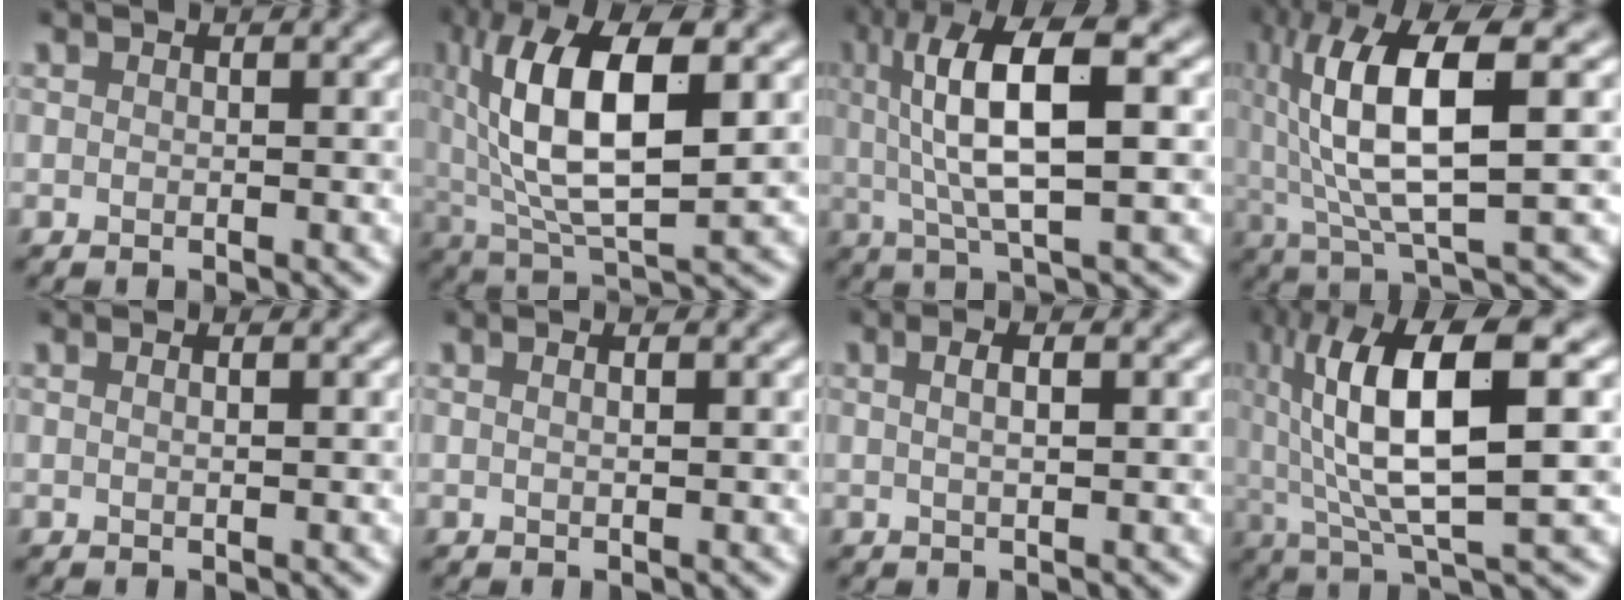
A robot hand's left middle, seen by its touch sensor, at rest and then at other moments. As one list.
[{"total": 10.9, "force": [2.5, 3.8, 9.9], "torque": [-0.179, 0.007, 0.046]}, {"total": 9.3, "force": [1.7, 2.5, 8.8], "torque": [-0.149, 0.012, 0.029]}, {"total": 10.2, "force": [1.8, 2.6, 9.7], "torque": [-0.178, 0.010, 0.036]}, {"total": 1.0, "force": [0.5, 0.4, 0.8], "torque": [-0.003, -0.003, -0.001]}, {"total": 1.3, "force": [0.6, 0.5, 1.0], "torque": [-0.003, -0.004, -0.001]}, {"total": 2.1, "force": [0.7, 0.7, 1.8], "torque": [-0.016, -0.002, 0.000]}, {"total": 11.5, "force": [2.3, 2.9, 10.9], "torque": [-0.190, 0.013, 0.043]}]